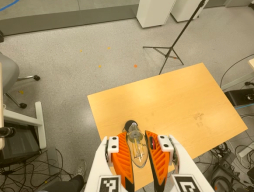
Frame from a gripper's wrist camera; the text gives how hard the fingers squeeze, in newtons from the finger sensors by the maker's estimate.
{"total": 23.7, "left": 25.8, "right": 21.6}